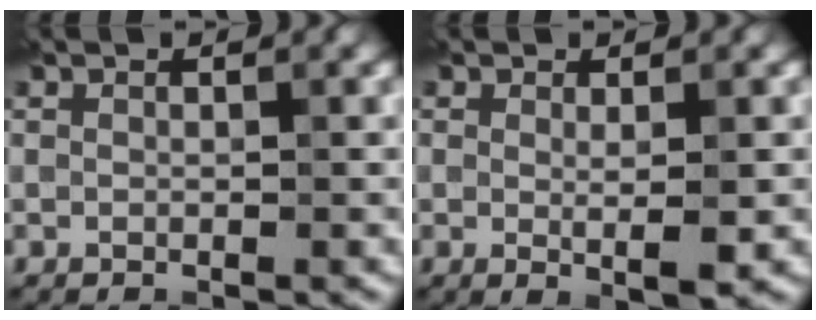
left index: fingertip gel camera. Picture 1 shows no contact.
{"total": 2.0, "force": [0.1, 0.5, 1.9], "torque": [-0.031, -0.006, 0.003]}